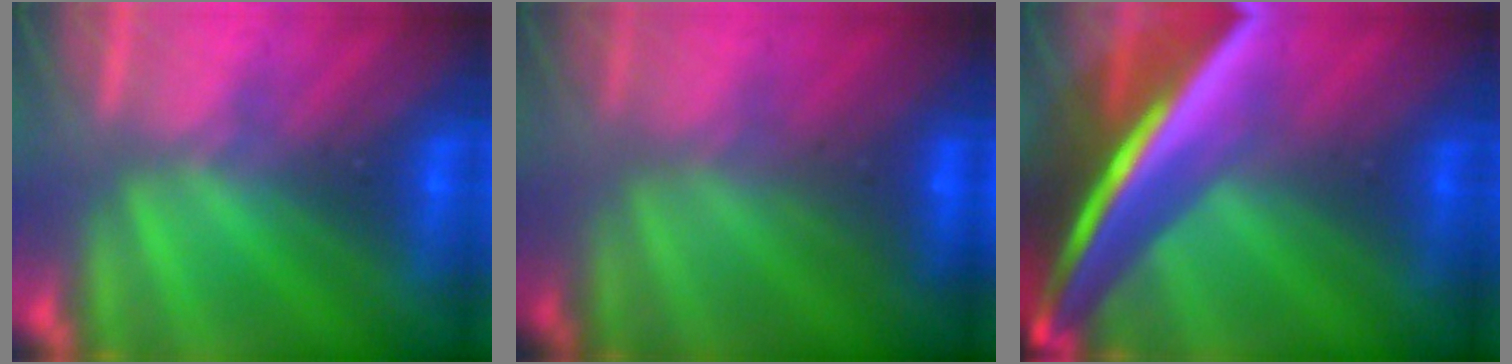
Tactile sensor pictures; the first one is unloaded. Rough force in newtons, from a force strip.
{"total": 2.9}
{"total": 8.8}